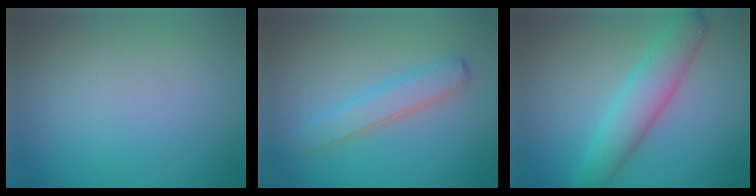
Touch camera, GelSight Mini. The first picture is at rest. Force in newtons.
{"total": 2.9, "press": 2.9, "slide": 0.0}
{"total": 4.8, "press": 4.8, "slide": 0.1}